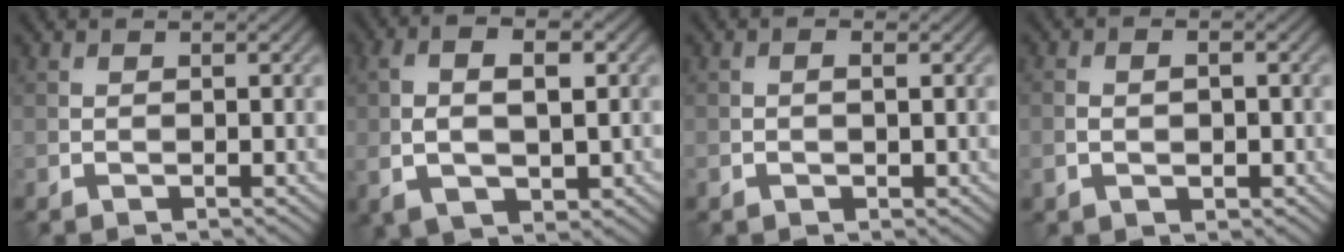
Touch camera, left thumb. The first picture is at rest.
{"total": 7.7, "force": [-0.1, 3.7, 6.7], "torque": [-0.132, 0.002, -0.003]}
{"total": 1.3, "force": [-0.2, 0.7, 1.2], "torque": [-0.017, 0.002, -0.003]}
{"total": 2.6, "force": [-0.7, 1.4, 2.0], "torque": [-0.036, 0.001, -0.010]}